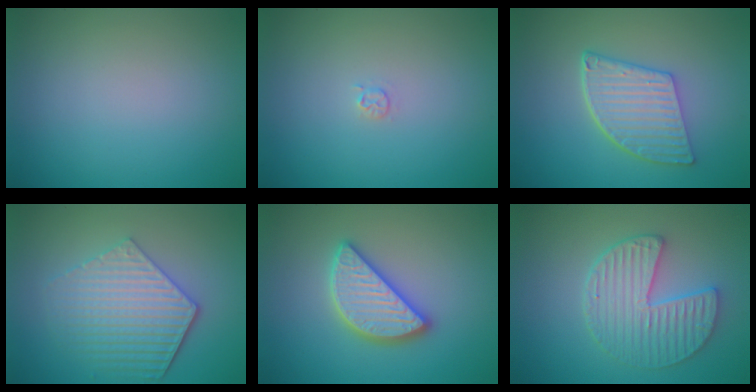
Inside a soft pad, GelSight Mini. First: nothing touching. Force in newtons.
{"total": 0.7, "press": 0.7, "slide": 0.1}
{"total": 5.5, "press": 4.2, "slide": 3.5}
{"total": 5.1, "press": 4.3, "slide": 2.8}
{"total": 4.7, "press": 4.7, "slide": 0.3}
{"total": 4.5, "press": 4.1, "slide": 2.0}